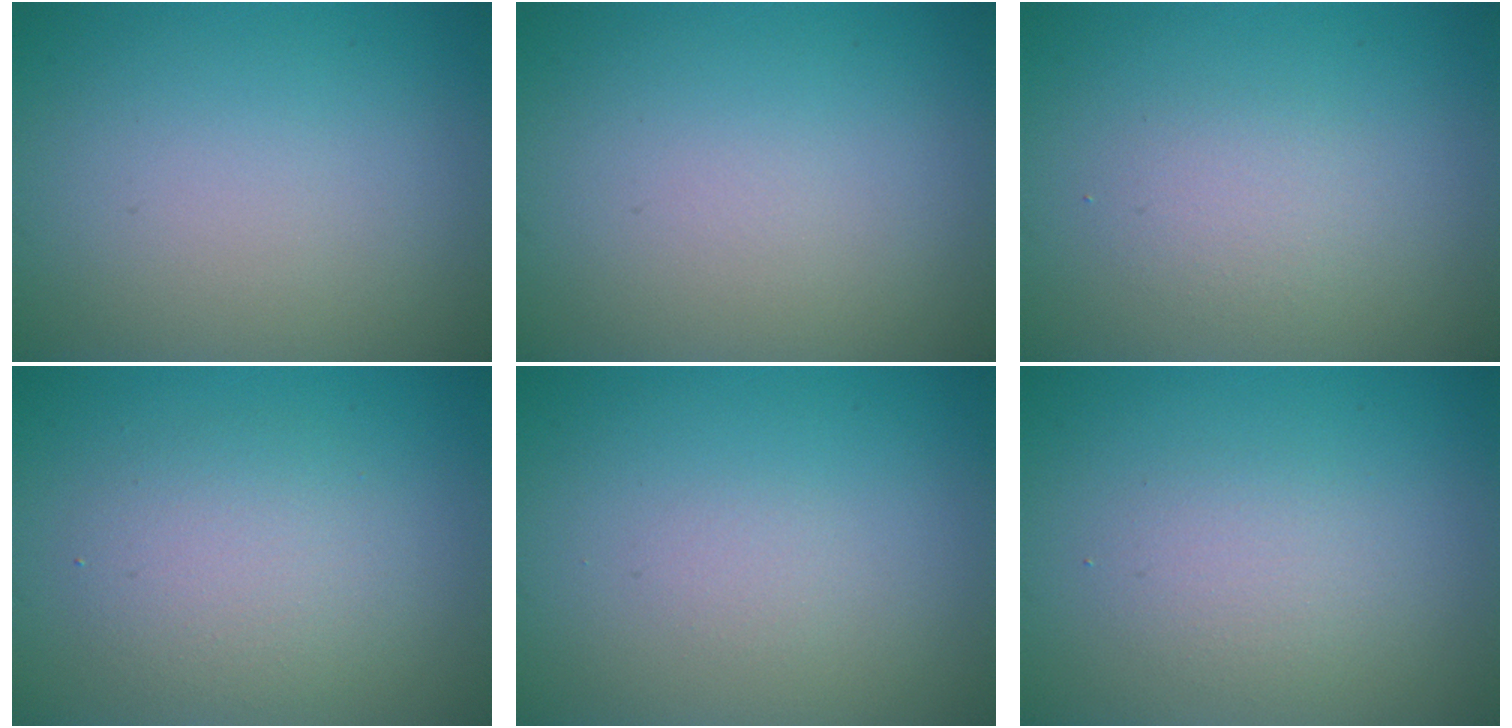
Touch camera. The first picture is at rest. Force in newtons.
{"total": 0.0}
{"total": 1.6, "press": 1.6, "slide": 0.2}
{"total": 3.3, "press": 3.3, "slide": 0.1}
{"total": 0.6, "press": 0.6, "slide": 0.1}
{"total": 1.9, "press": 1.9, "slide": 0.2}